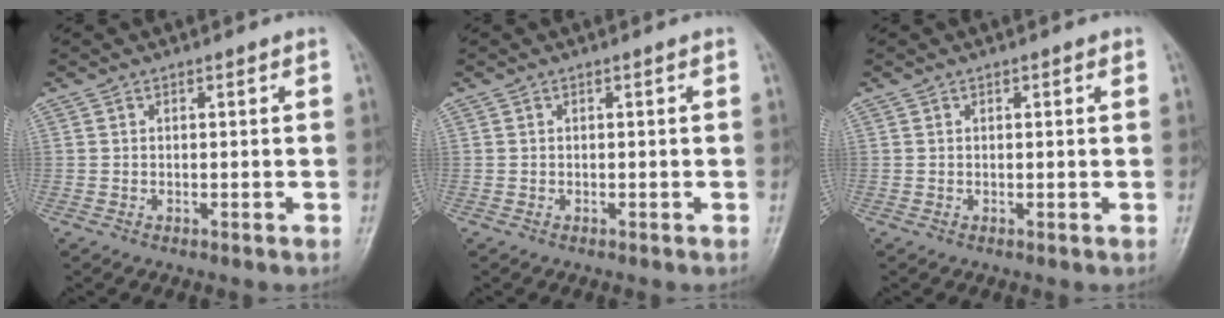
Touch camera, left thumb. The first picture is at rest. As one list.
[{"total": 0.0}, {"total": 0.9, "force": [0.5, 0.4, 0.6], "torque": [-0.006, 0.000, 0.004]}]